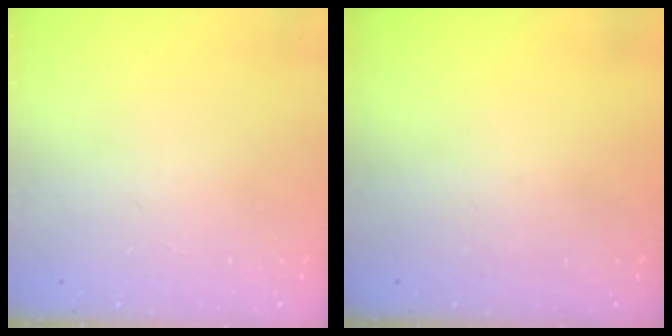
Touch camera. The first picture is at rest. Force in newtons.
{"total": 0.0}